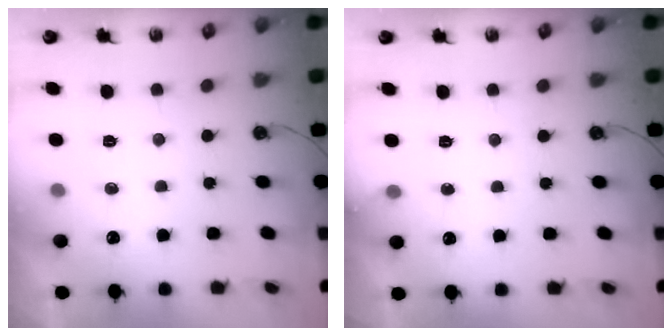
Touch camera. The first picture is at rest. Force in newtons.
{"total": 4.4, "press": 4.4, "slide": 0.2}